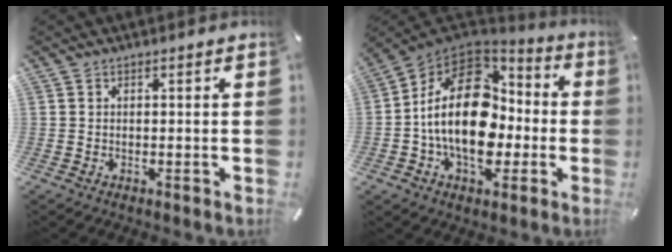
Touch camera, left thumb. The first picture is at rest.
{"total": 22.0, "force": [-1.5, 15.0, 16.1], "torque": [-0.298, 0.013, -0.021]}